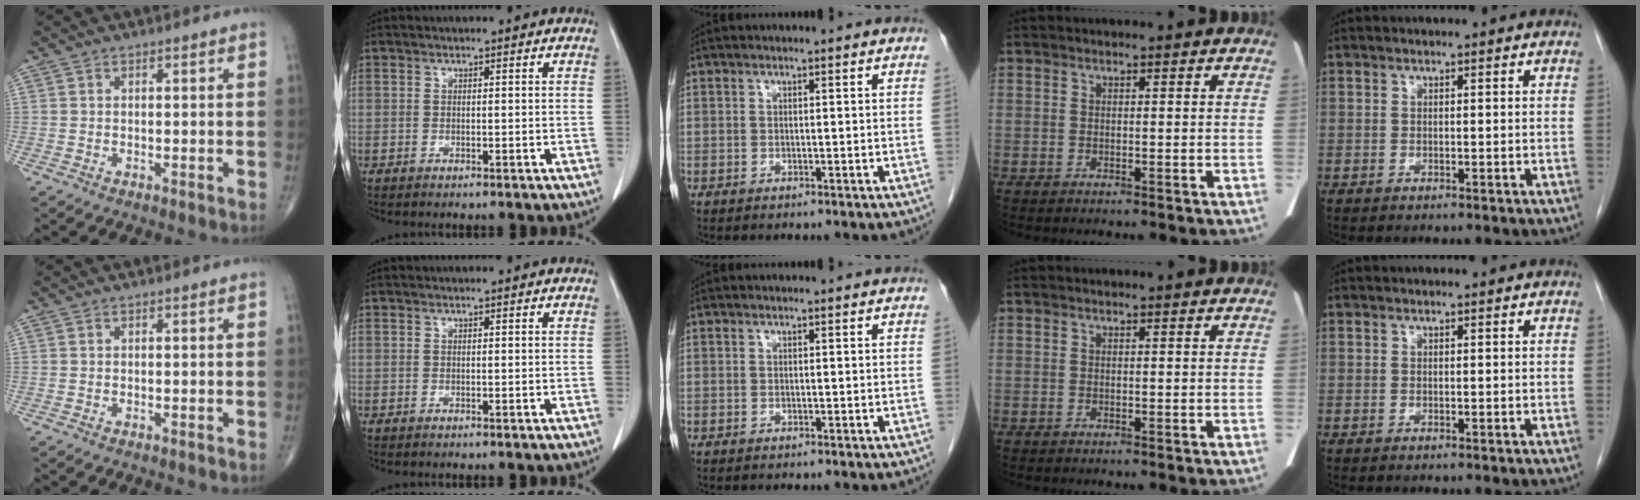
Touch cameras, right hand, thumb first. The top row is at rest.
{}